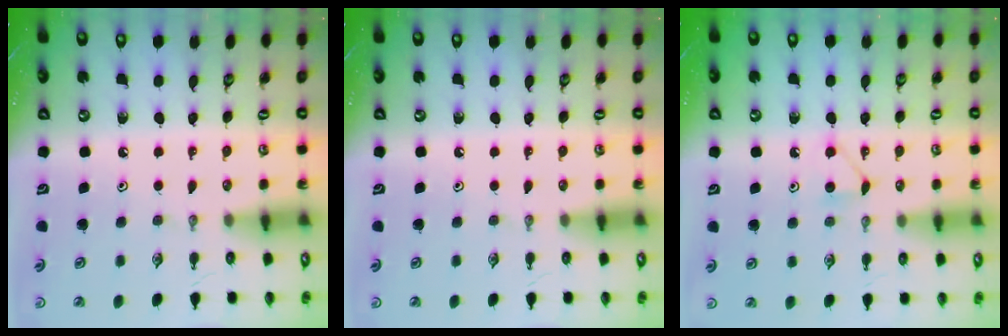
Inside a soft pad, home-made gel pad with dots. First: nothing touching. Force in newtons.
{"total": 0.0}
{"total": 5.1, "press": 5.0, "slide": 0.8}